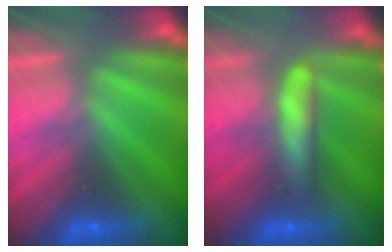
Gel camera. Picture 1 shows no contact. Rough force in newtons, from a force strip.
{"total": 7.8}